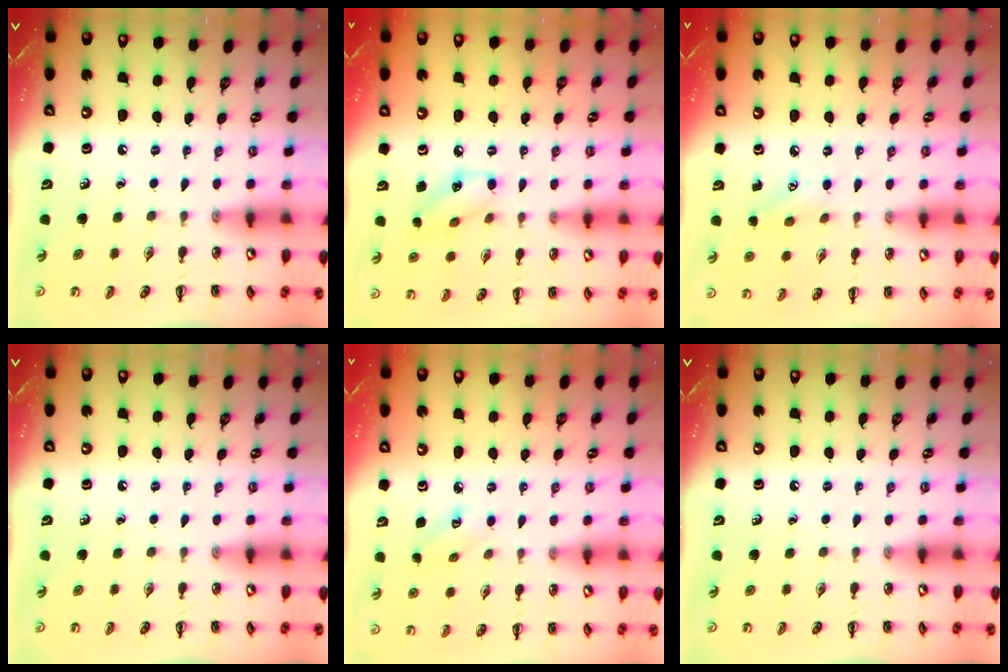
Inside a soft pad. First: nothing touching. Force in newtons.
{"total": 7.9, "press": 7.9, "slide": 0.4}
{"total": 5.5, "press": 5.4, "slide": 1.2}
{"total": 0.0}
{"total": 3.3, "press": 3.2, "slide": 0.9}
{"total": 0.0}